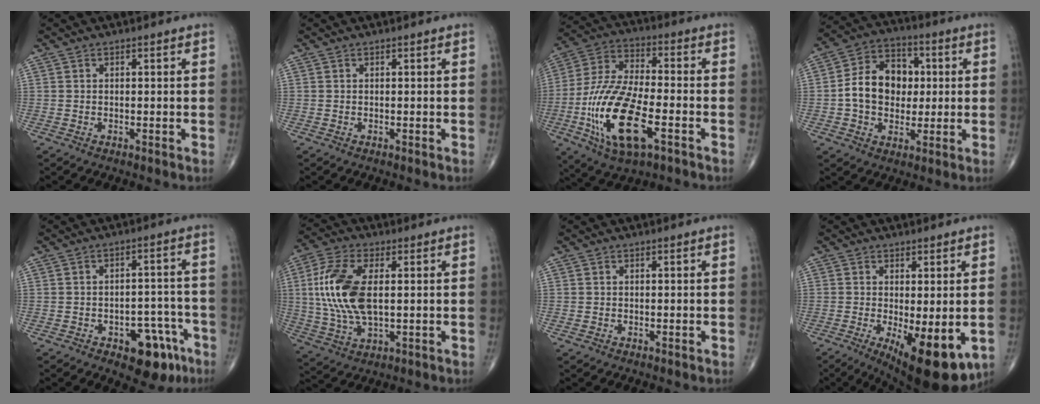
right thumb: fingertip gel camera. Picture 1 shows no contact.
{"total": 0.0}
{"total": 19.9, "force": [-6.6, 8.2, 16.9], "torque": [-0.346, 0.017, -0.114]}
{"total": 13.0, "force": [0.3, 9.9, 8.4], "torque": [-0.109, 0.023, -0.001]}
{"total": 10.6, "force": [-5.5, 5.7, 7.0], "torque": [-0.053, 0.043, -0.067]}
{"total": 14.5, "force": [1.5, 7.1, 12.5], "torque": [-0.274, 0.000, 0.032]}
{"total": 0.6, "force": [-0.2, 0.4, 0.3], "torque": [-0.010, 0.002, -0.001]}
{"total": 13.0, "force": [-3.8, 4.6, 11.5], "torque": [-0.160, -0.026, -0.043]}